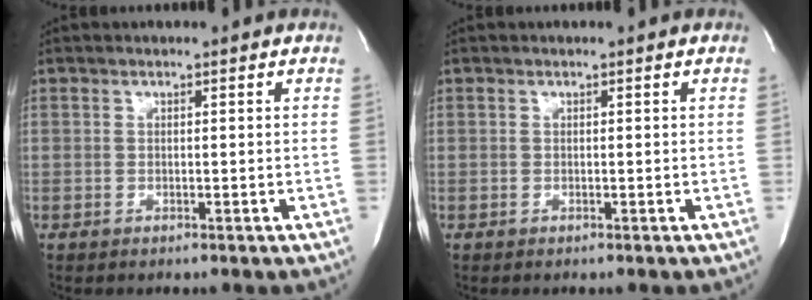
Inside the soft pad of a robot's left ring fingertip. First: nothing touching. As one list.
[{"total": 0.0}]